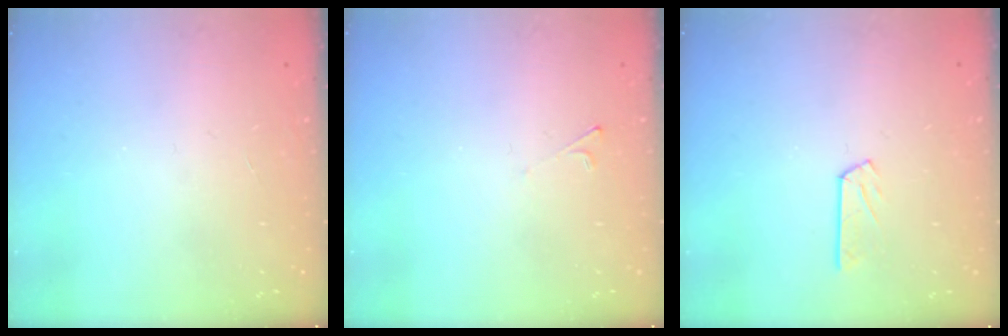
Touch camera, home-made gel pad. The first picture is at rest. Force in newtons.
{"total": 2.0, "press": 1.9, "slide": 0.4}
{"total": 4.9, "press": 4.8, "slide": 0.5}